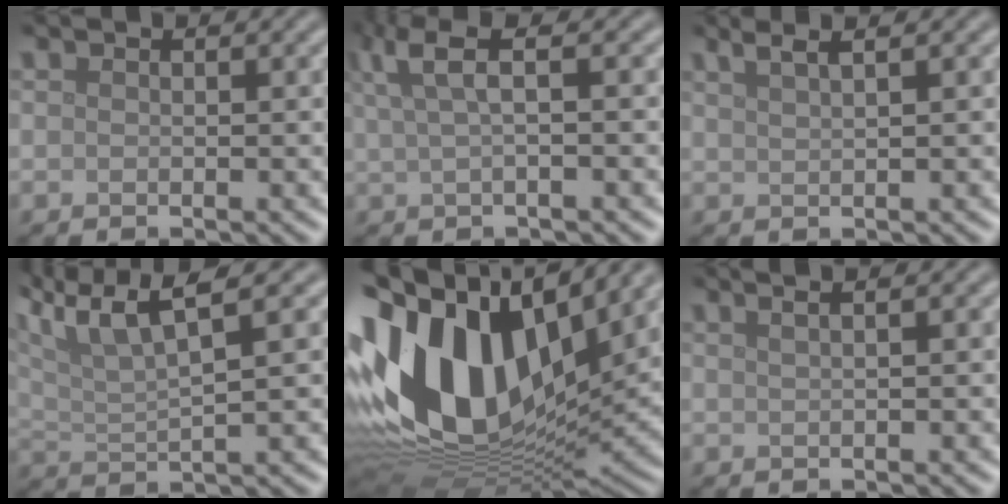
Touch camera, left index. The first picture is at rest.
{"total": 3.9, "force": [1.7, 1.0, 3.4], "torque": [-0.063, 0.010, 0.030]}
{"total": 3.5, "force": [2.3, 1.3, 2.3], "torque": [-0.013, 0.017, 0.008]}
{"total": 7.5, "force": [4.6, 2.0, 5.5], "torque": [-0.111, 0.024, 0.085]}
{"total": 17.4, "force": [4.2, 10.4, 13.3], "torque": [-0.292, 0.024, 0.059]}
{"total": 4.0, "force": [2.2, 2.0, 2.7], "torque": [-0.016, 0.033, -0.001]}